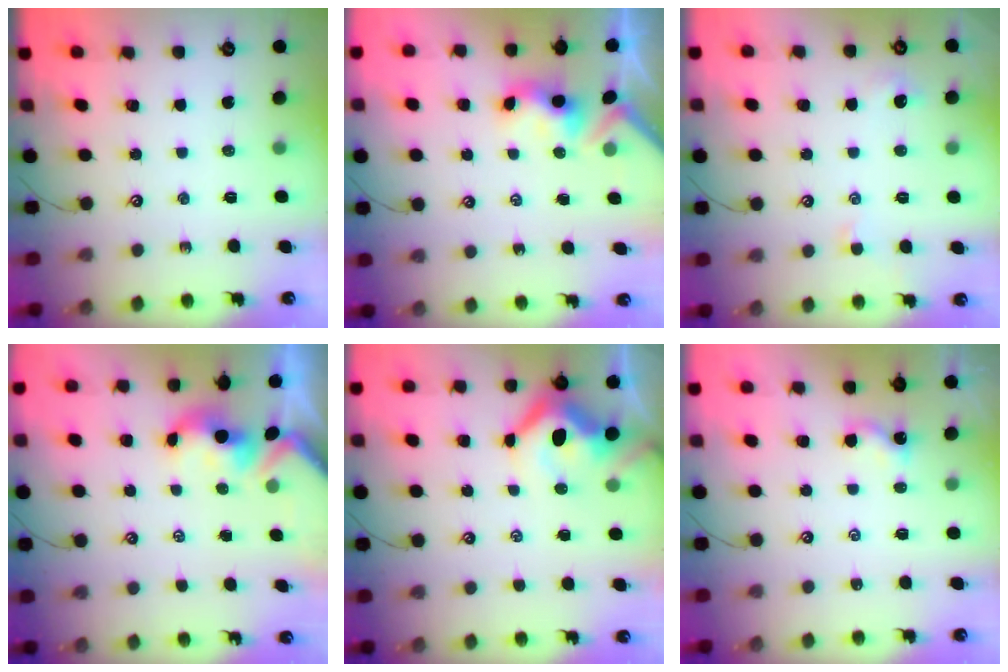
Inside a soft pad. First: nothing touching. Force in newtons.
{"total": 3.0, "press": 2.9, "slide": 0.6}
{"total": 0.5, "press": 0.2, "slide": 0.5}
{"total": 1.6, "press": 1.5, "slide": 0.7}
{"total": 8.1, "press": 8.0, "slide": 1.6}
{"total": 0.0}